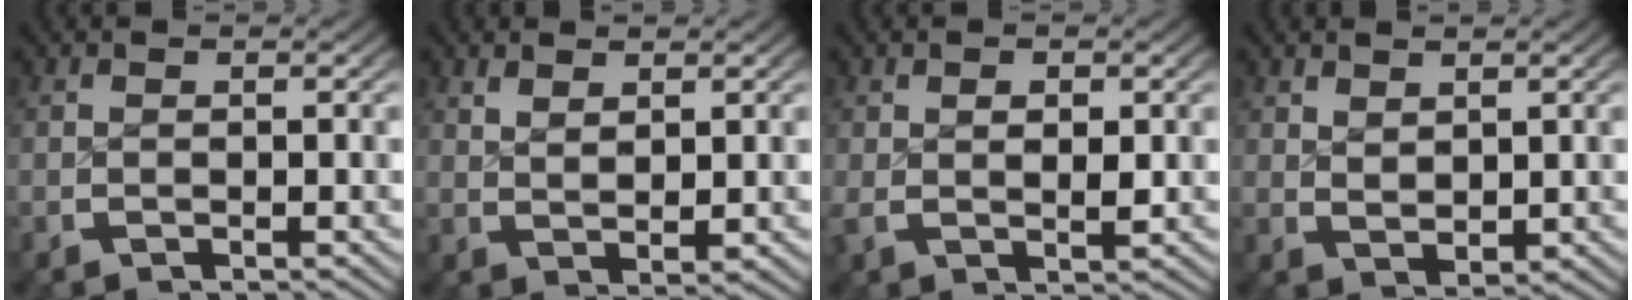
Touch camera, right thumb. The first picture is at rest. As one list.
[{"total": 1.8, "force": [1.5, 0.3, 1.0], "torque": [-0.016, -0.002, 0.038]}, {"total": 2.0, "force": [0.4, 1.0, 1.7], "torque": [-0.033, -0.011, 0.014]}, {"total": 1.8, "force": [1.4, 0.8, 0.9], "torque": [-0.016, -0.007, 0.037]}]